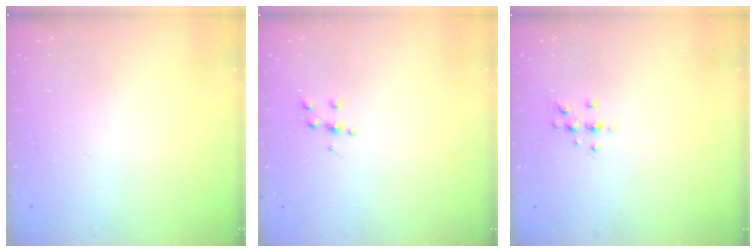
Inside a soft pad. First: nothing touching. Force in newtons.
{"total": 4.3, "press": 4.3, "slide": 0.5}
{"total": 5.1, "press": 4.8, "slide": 1.8}